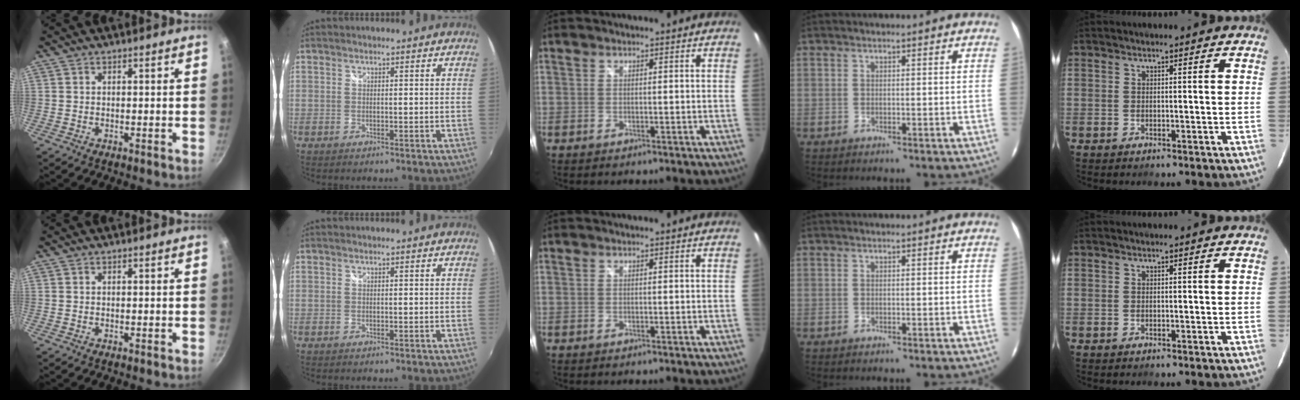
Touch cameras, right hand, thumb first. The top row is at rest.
{}